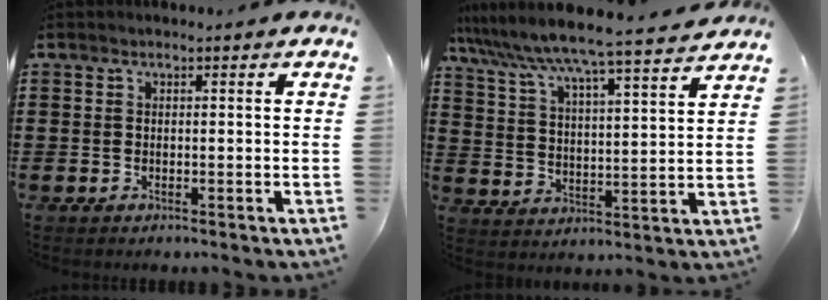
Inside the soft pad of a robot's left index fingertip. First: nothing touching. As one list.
[{"total": 6.1, "force": [5.7, -0.5, 1.9], "torque": [-0.066, -0.045, 0.091]}]